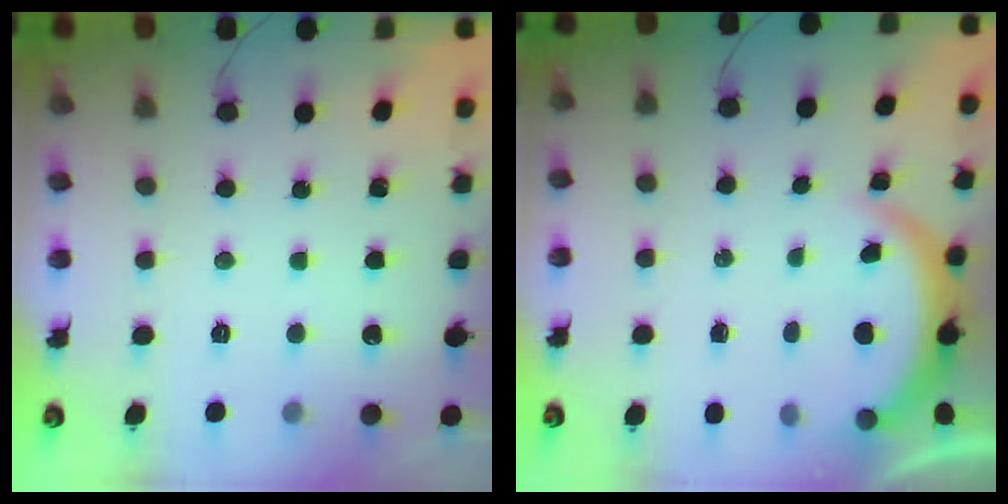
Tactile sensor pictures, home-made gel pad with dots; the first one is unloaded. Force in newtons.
{"total": 3.9, "press": 3.8, "slide": 0.2}